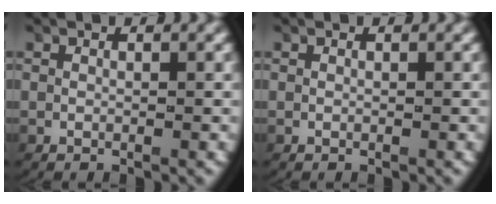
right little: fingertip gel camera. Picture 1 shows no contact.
{"total": 0.0}